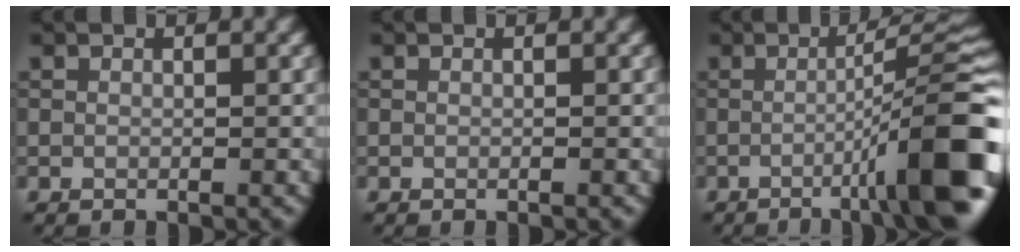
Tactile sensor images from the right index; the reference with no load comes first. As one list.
[{"total": 0.0}, {"total": 11.4, "force": [-3.9, 1.5, 10.7], "torque": [-0.129, 0.015, -0.059]}]